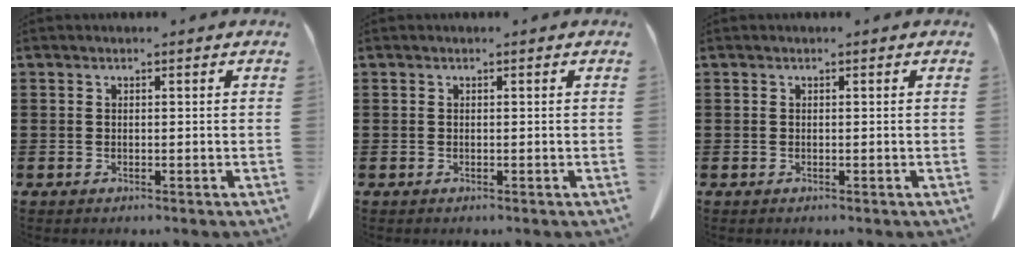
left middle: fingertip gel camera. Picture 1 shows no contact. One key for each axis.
{"total": 0.0}
{"total": 0.0}